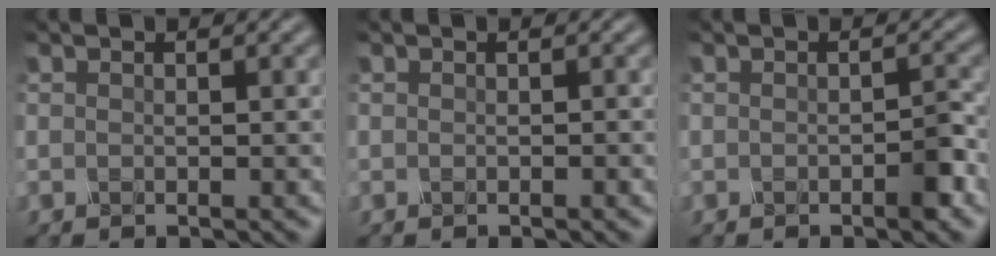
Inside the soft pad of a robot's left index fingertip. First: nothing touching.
{"total": 0.9, "force": [-0.4, 0.4, 0.6], "torque": [0.000, 0.010, -0.010]}
{"total": 1.8, "force": [-1.3, 0.0, 1.3], "torque": [-0.032, 0.003, -0.017]}